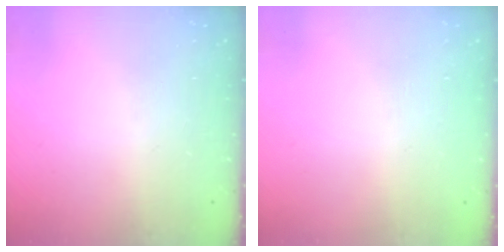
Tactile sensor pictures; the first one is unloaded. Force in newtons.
{"total": 2.4, "press": 2.4, "slide": 0.2}